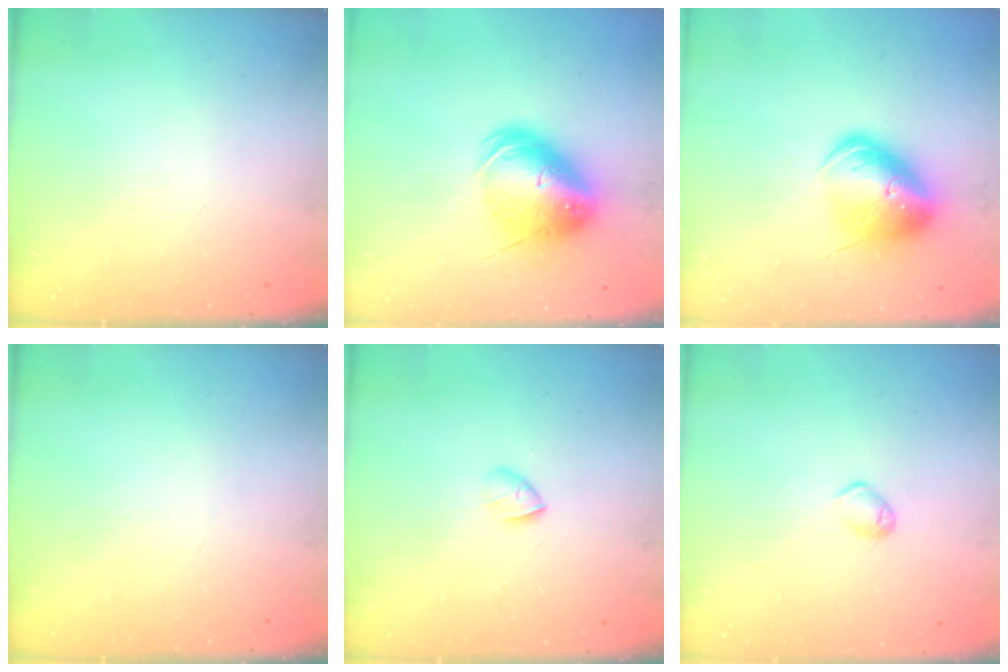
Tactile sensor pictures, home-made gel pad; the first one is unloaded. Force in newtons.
{"total": 12.3, "press": 12.1, "slide": 2.2}
{"total": 14.3, "press": 14.1, "slide": 2.4}
{"total": 0.0}
{"total": 2.6, "press": 2.5, "slide": 0.8}
{"total": 5.1, "press": 5.1, "slide": 0.7}